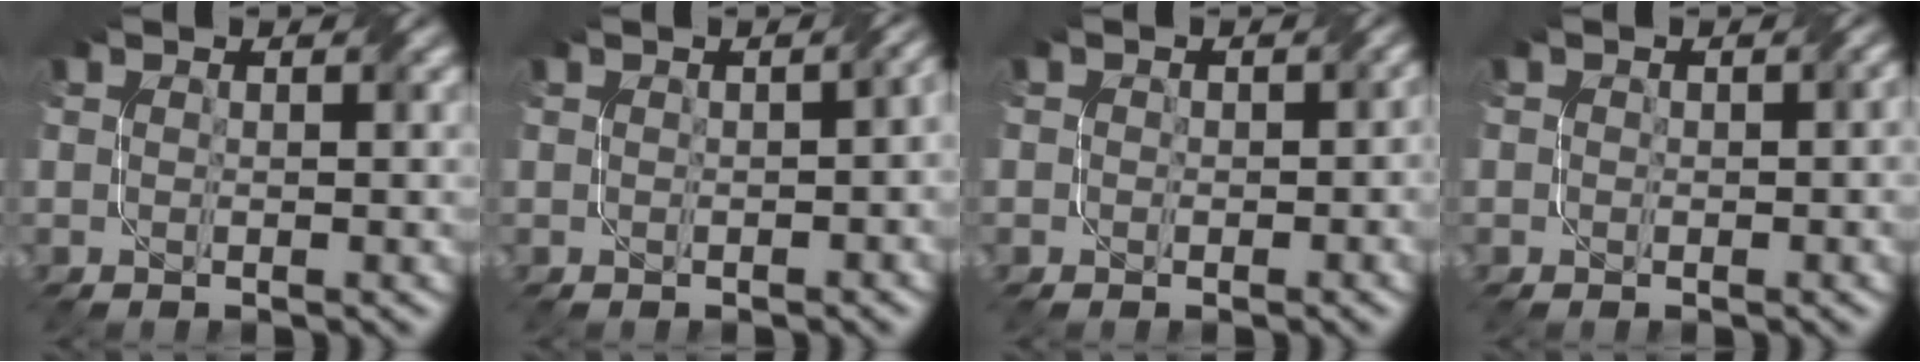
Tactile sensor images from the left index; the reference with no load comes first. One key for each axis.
{"total": 2.7, "fx": -0.1, "fy": 1.3, "fz": 2.3, "tx": -0.016, "ty": 0.003, "tz": 0.010}
{"total": 2.0, "fx": 0.1, "fy": 1.8, "fz": 1.0, "tx": 0.002, "ty": 0.001, "tz": 0.001}
{"total": 1.5, "fx": 0.1, "fy": 1.2, "fz": 1.0, "tx": -0.008, "ty": -0.001, "tz": 0.005}